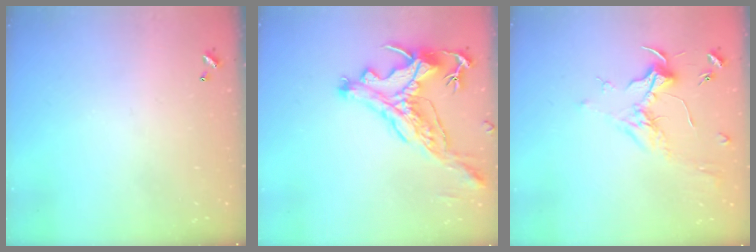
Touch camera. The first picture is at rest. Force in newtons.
{"total": 3.7, "press": 3.4, "slide": 1.5}
{"total": 1.8, "press": 1.6, "slide": 0.7}